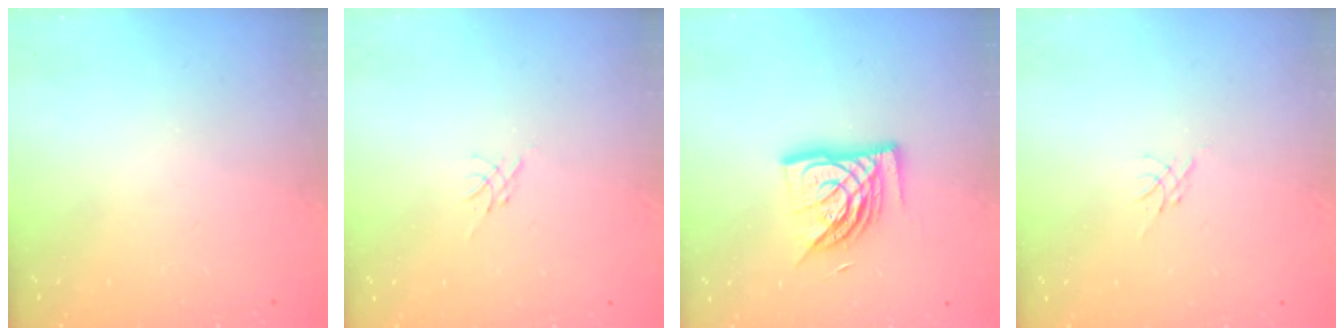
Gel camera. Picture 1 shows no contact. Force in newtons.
{"total": 0.0}
{"total": 13.8, "press": 13.7, "slide": 1.3}
{"total": 0.0}